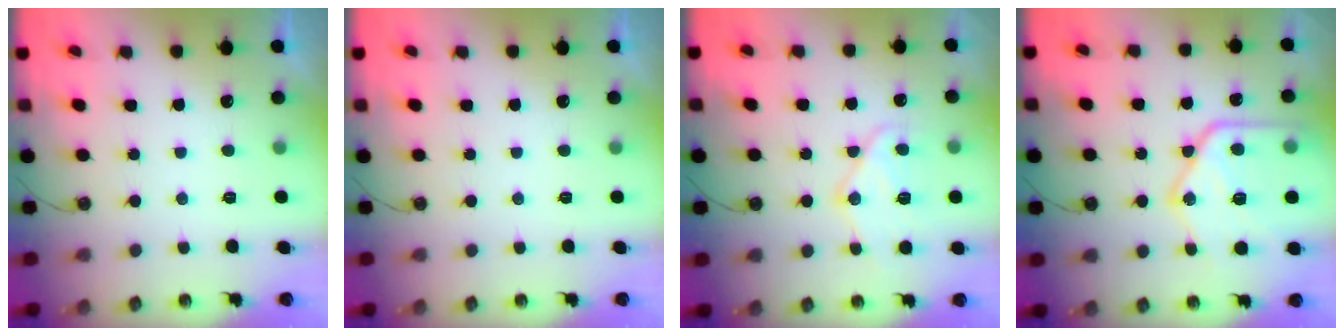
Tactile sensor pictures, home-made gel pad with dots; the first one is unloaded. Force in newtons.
{"total": 0.0}
{"total": 13.6, "press": 13.5, "slide": 1.5}
{"total": 21.3, "press": 21.2, "slide": 1.8}